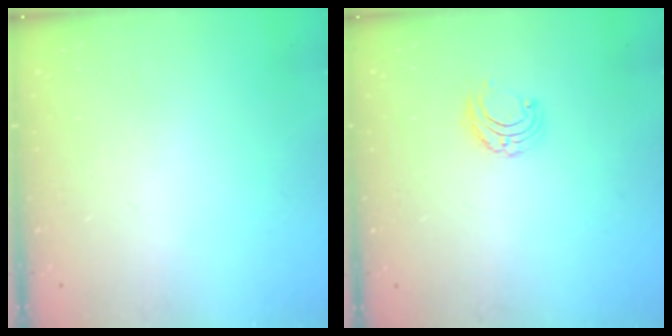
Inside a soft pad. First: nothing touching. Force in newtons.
{"total": 6.3, "press": 6.3, "slide": 0.5}